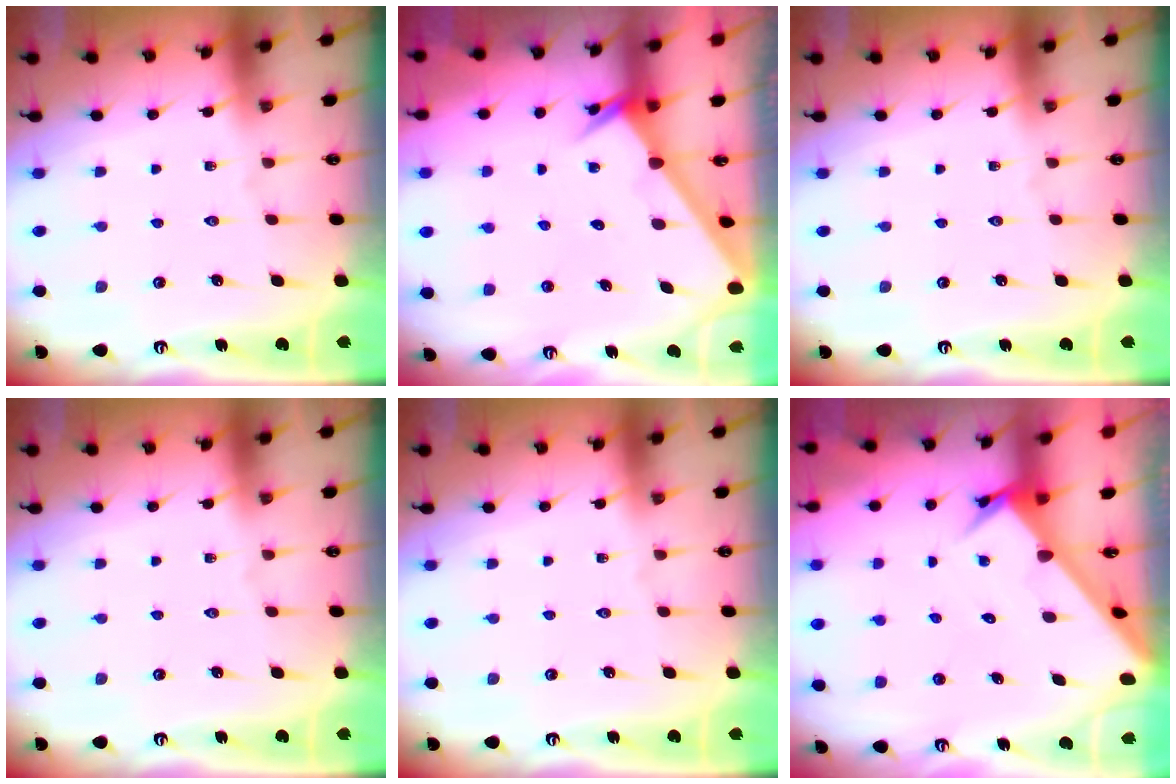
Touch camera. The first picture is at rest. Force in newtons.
{"total": 2.3, "press": 2.3, "slide": 0.2}
{"total": 0.0}
{"total": 0.0}
{"total": 0.0}
{"total": 3.2, "press": 3.1, "slide": 0.2}